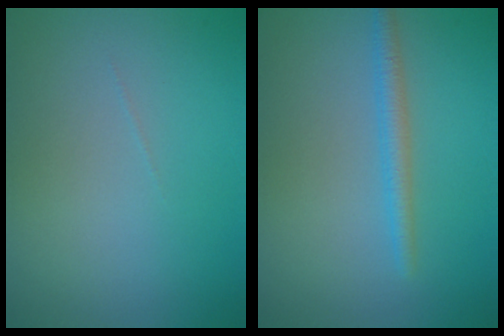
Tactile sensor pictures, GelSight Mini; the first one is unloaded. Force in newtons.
{"total": 1.8, "press": 1.8, "slide": 0.2}